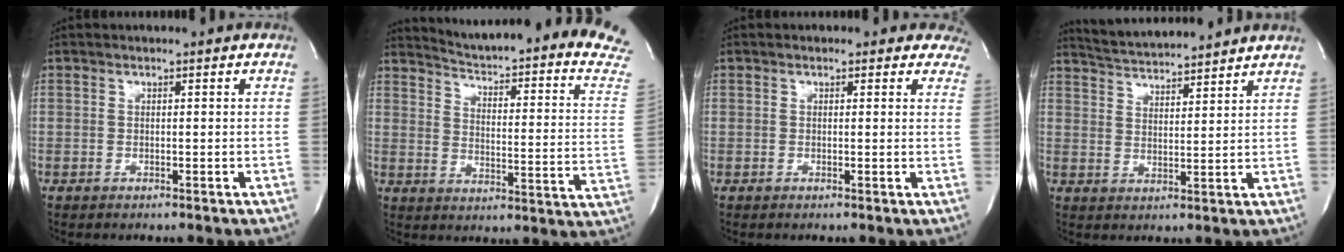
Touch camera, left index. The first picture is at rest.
{"total": 24.0, "force": [22.0, 1.2, 9.6], "torque": [-0.133, -0.118, 0.248]}
{"total": 4.3, "force": [3.5, 2.5, 0.1], "torque": [0.031, -0.009, 0.006]}
{"total": 10.5, "force": [10.1, 0.3, 2.9], "torque": [-0.064, 0.021, 0.158]}